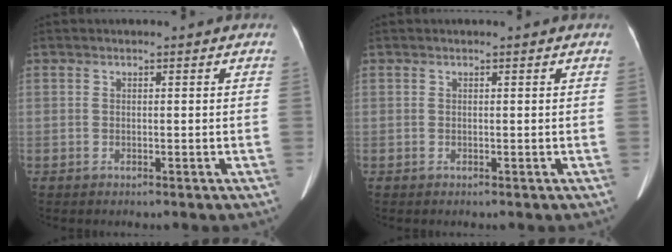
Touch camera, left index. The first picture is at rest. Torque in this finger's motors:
{"motor_torque": [0.04, 0.01, -0.02, 0.02]}